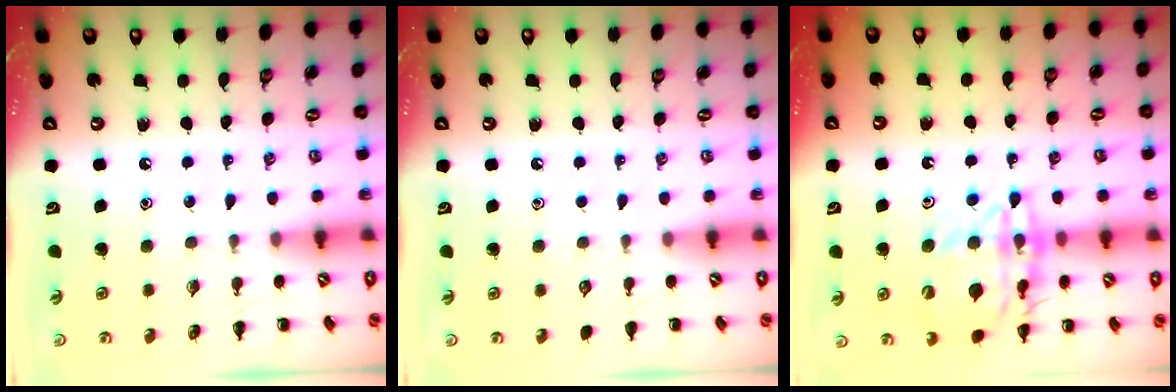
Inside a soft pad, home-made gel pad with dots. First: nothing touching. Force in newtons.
{"total": 0.0}
{"total": 17.9, "press": 17.7, "slide": 2.8}